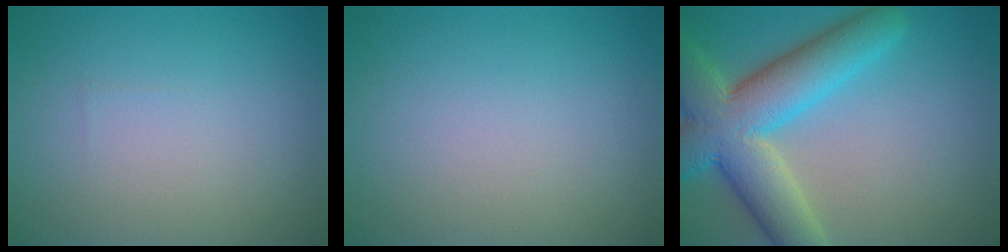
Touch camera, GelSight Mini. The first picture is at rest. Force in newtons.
{"total": 0.0}
{"total": 9.8, "press": 9.7, "slide": 0.8}